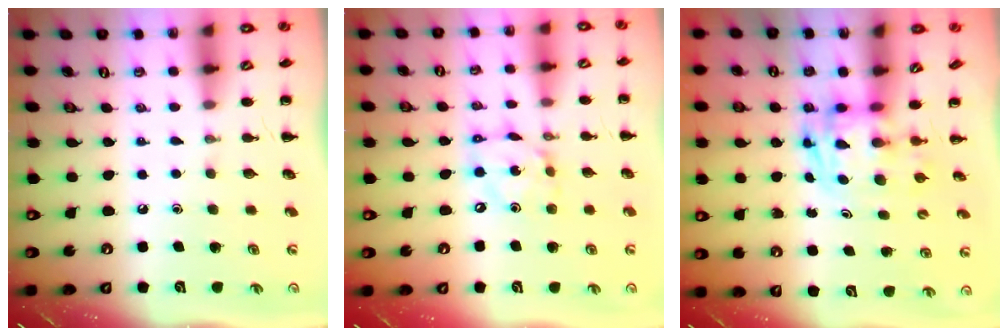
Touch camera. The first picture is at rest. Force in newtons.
{"total": 7.5, "press": 7.4, "slide": 1.5}
{"total": 2.7, "press": 2.6, "slide": 0.5}